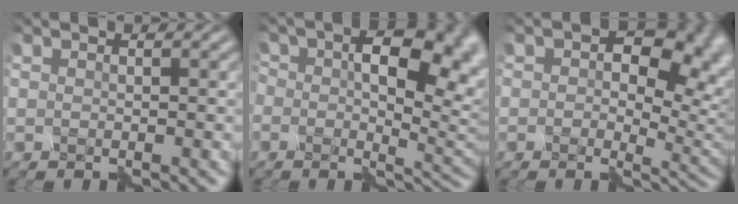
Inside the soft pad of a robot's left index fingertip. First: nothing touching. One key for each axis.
{"total": 9.9, "fx": 1.9, "fy": 5.4, "fz": 8.1, "tx": -0.111, "ty": 0.004, "tz": 0.030}
{"total": 10.0, "fx": 2.8, "fy": 6.2, "fz": 7.4, "tx": -0.063, "ty": 0.005, "tz": 0.047}